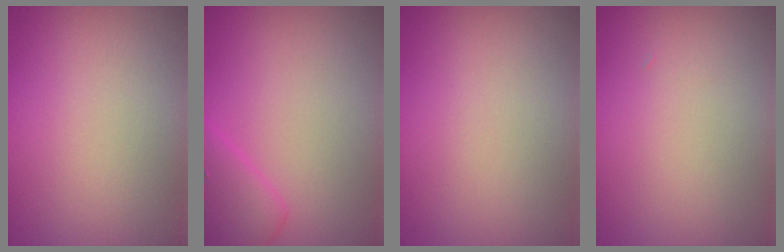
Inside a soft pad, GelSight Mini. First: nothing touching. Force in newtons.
{"total": 2.9, "press": 2.9, "slide": 0.1}
{"total": 0.0}
{"total": 0.0}